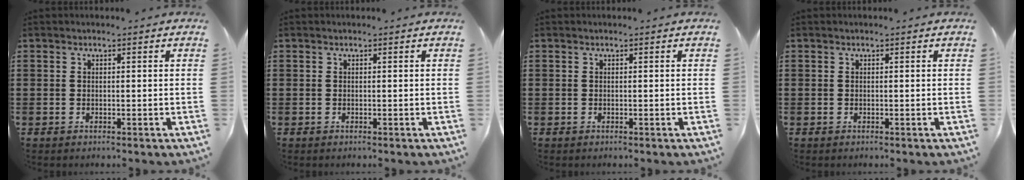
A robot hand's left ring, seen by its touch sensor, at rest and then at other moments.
{"total": 0.0}
{"total": 0.0}
{"total": 0.0}